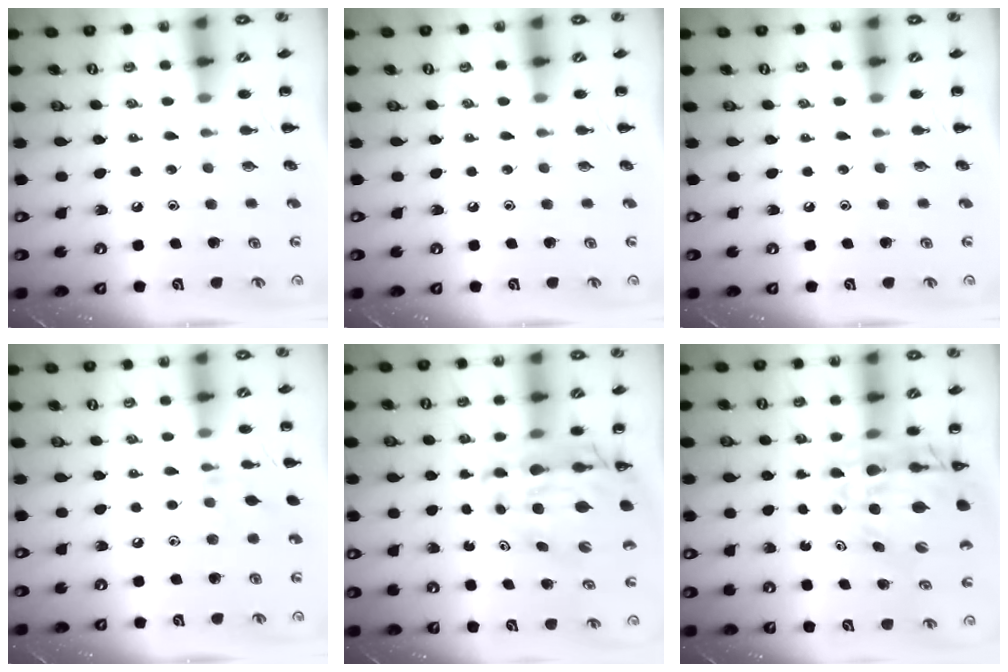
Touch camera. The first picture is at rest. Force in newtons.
{"total": 0.0}
{"total": 0.0}
{"total": 5.8, "press": 5.7, "slide": 1.2}
{"total": 15.1, "press": 14.6, "slide": 4.0}
{"total": 15.1, "press": 14.5, "slide": 4.2}